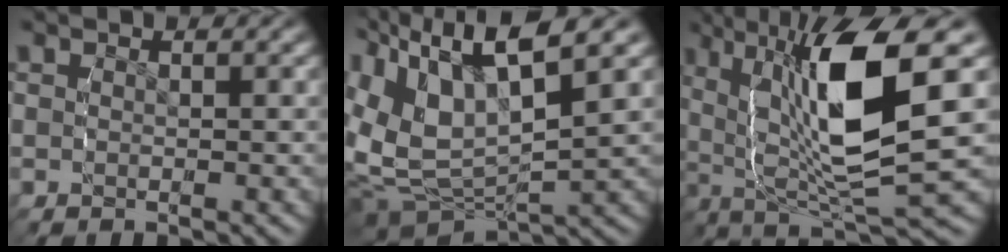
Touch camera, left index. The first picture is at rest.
{"total": 12.5, "force": [0.6, 9.4, 8.2], "torque": [-0.199, -0.032, 0.015]}
{"total": 13.3, "force": [0.7, 6.2, 11.7], "torque": [-0.212, -0.010, 0.020]}